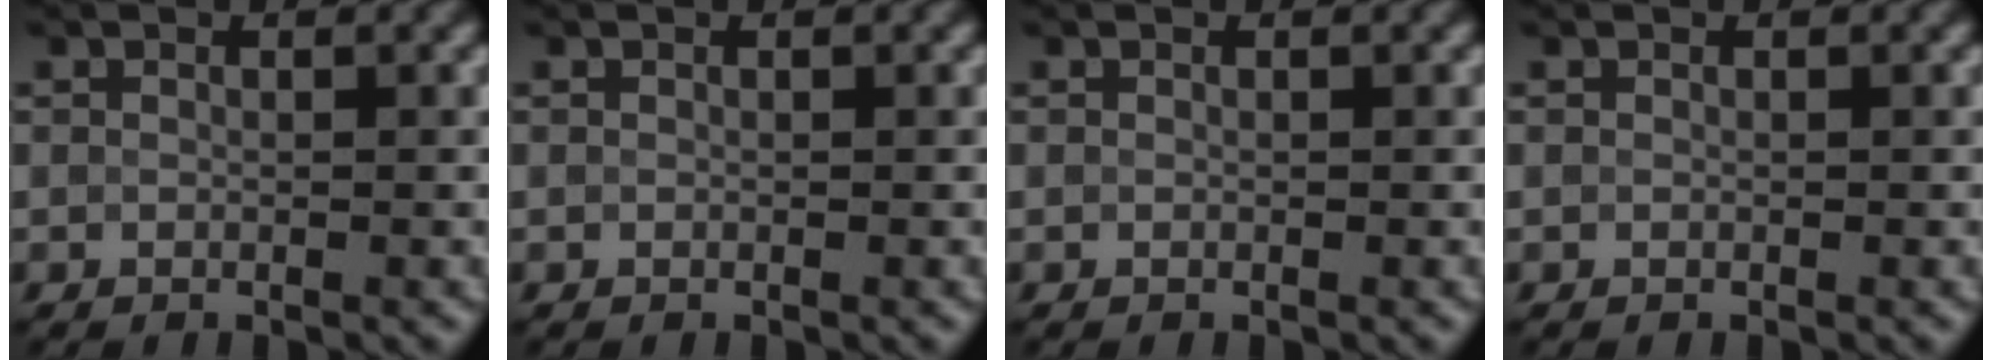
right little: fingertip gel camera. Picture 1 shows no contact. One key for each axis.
{"total": 0.0}
{"total": 0.0}
{"total": 0.0}